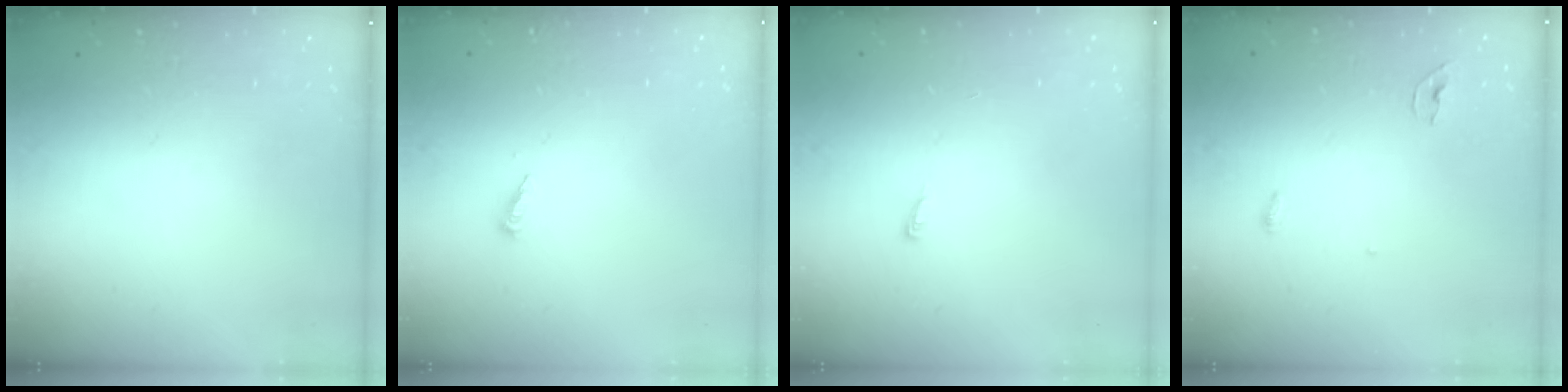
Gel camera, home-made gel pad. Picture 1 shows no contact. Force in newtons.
{"total": 3.1, "press": 3.1, "slide": 0.2}
{"total": 3.4, "press": 3.3, "slide": 0.7}
{"total": 6.4, "press": 4.1, "slide": 4.9}